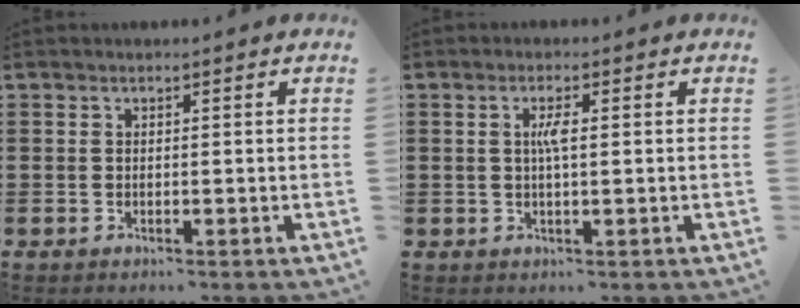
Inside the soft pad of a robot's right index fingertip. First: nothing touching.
{"total": 2.7, "force": [0.4, 0.4, 2.6], "torque": [-0.052, 0.000, 0.004]}